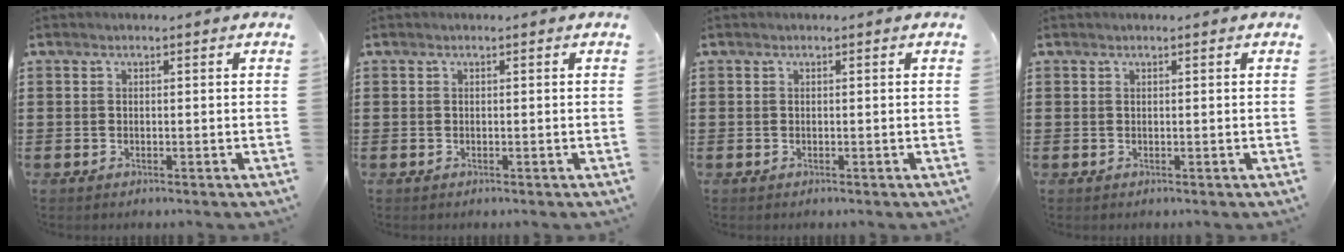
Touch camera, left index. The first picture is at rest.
{"total": 0.0}
{"total": 0.0}
{"total": 0.0}